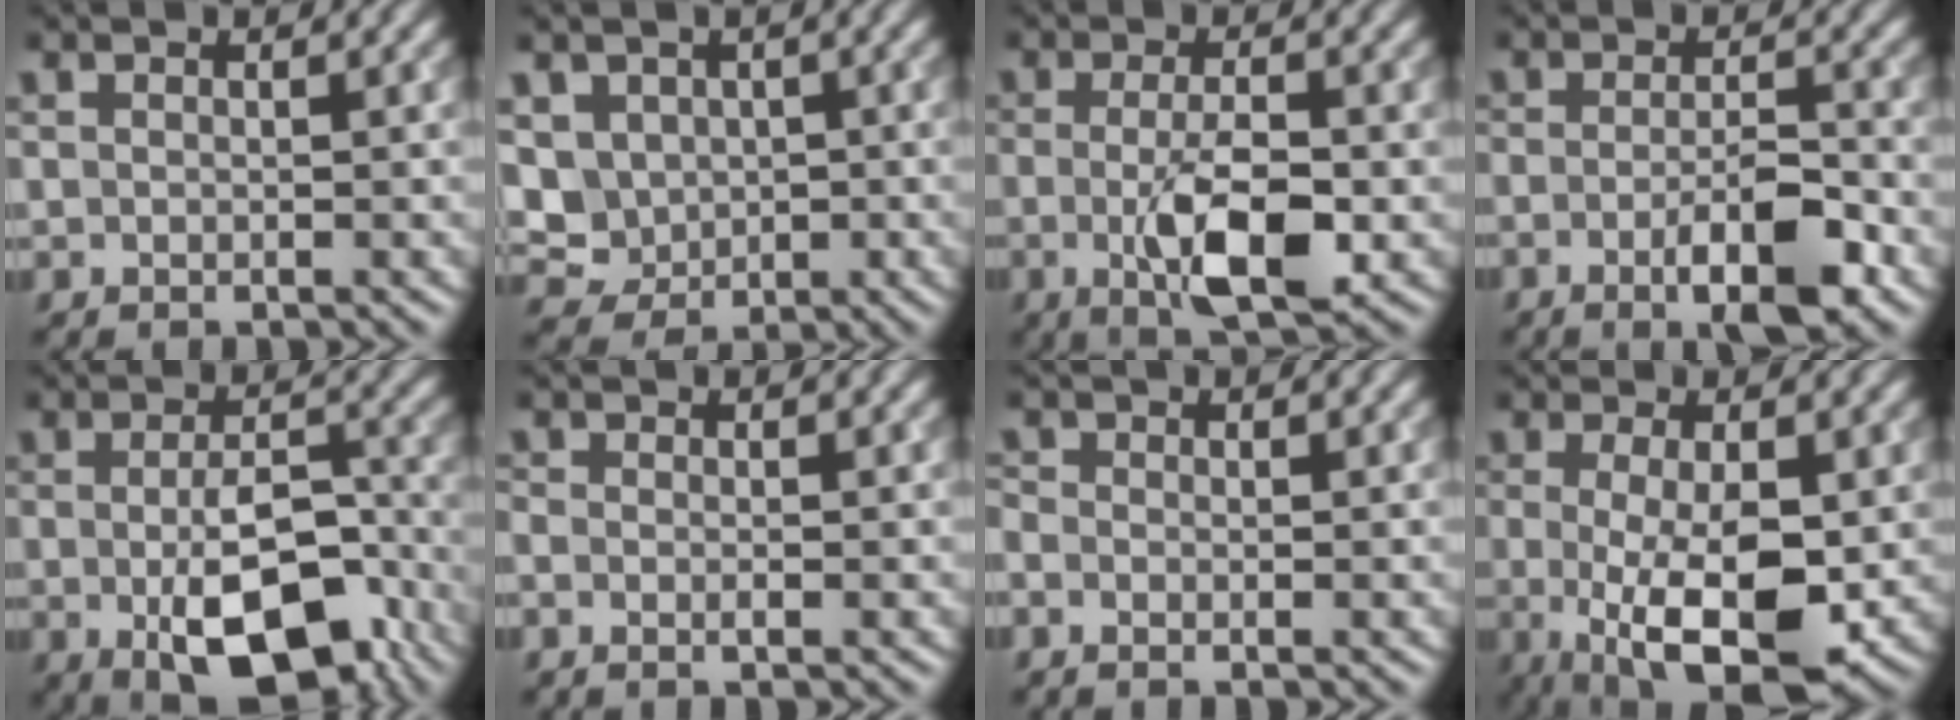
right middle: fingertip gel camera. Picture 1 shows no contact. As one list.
[{"total": 4.7, "force": [0.7, 4.1, 2.1], "torque": [-0.051, -0.002, 0.012]}, {"total": 6.1, "force": [-1.4, 1.9, 5.6], "torque": [-0.106, -0.012, -0.024]}, {"total": 5.5, "force": [-2.5, 1.3, 4.7], "torque": [-0.081, -0.002, -0.041]}, {"total": 9.5, "force": [-3.2, 4.6, 7.6], "torque": [-0.127, -0.015, -0.042]}, {"total": 0.8, "force": [-0.3, 0.3, 0.7], "torque": [-0.017, -0.004, -0.010]}, {"total": 0.9, "force": [-0.4, 0.6, 0.6], "torque": [-0.020, -0.005, -0.013]}, {"total": 8.3, "force": [-1.5, 3.0, 7.7], "torque": [-0.139, -0.021, -0.016]}]